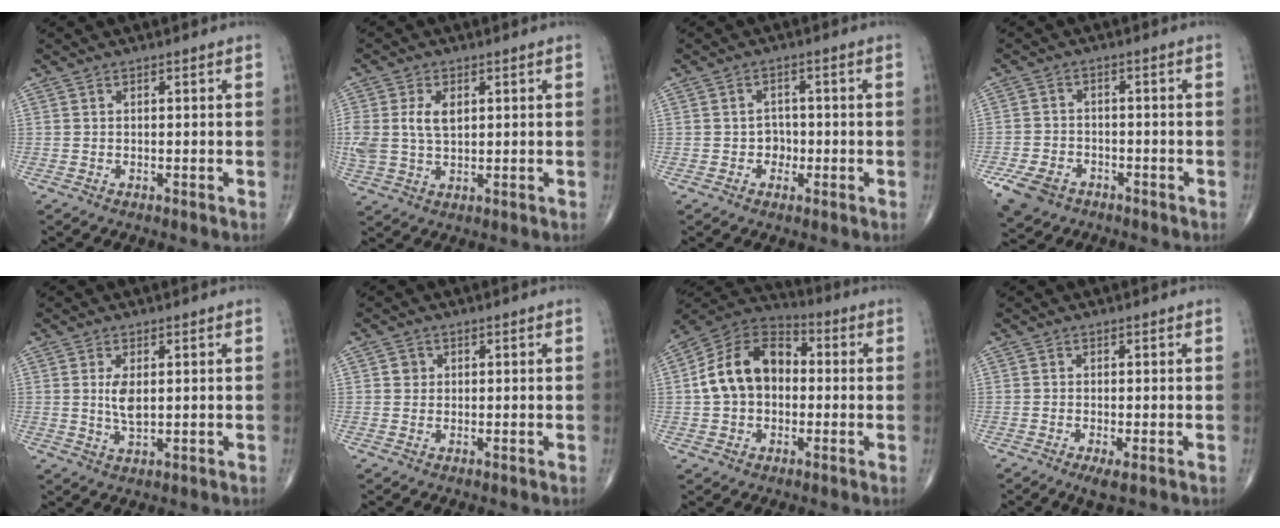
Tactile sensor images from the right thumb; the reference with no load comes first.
{"total": 7.2, "force": [1.5, 4.5, 5.5], "torque": [-0.119, 0.003, 0.036]}
{"total": 3.0, "force": [-0.8, 2.6, 1.2], "torque": [0.005, 0.010, -0.017]}
{"total": 7.7, "force": [-4.4, 5.4, 3.2], "torque": [-0.068, 0.020, -0.071]}
{"total": 4.2, "force": [0.7, 1.9, 3.7], "torque": [-0.069, -0.011, 0.018]}
{"total": 1.7, "force": [0.4, 1.6, 0.4], "torque": [0.001, 0.001, 0.003]}
{"total": 14.5, "force": [0.2, 10.5, 10.0], "torque": [-0.155, 0.036, -0.009]}
{"total": 2.3, "force": [-1.0, 0.4, 2.1], "torque": [-0.042, -0.009, -0.021]}